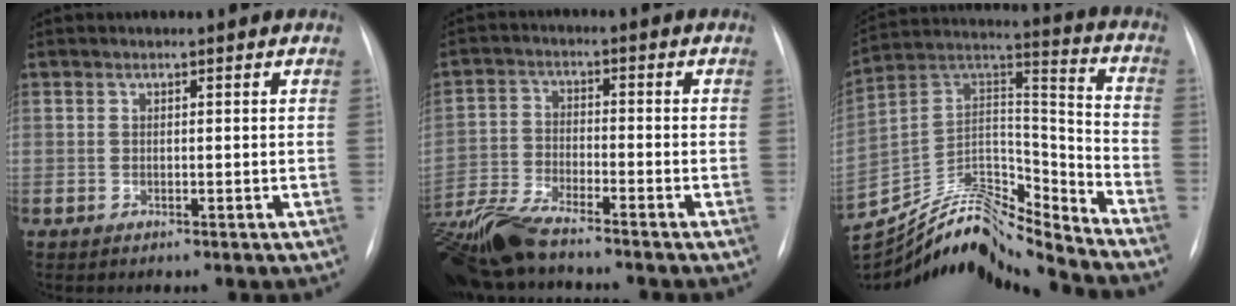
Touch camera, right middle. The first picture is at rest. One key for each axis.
{"total": 12.4, "fx": -10.6, "fy": 1.7, "fz": 6.2, "tx": -0.129, "ty": -0.021, "tz": -0.200}
{"total": 21.9, "fx": -20.9, "fy": 2.0, "fz": 6.3, "tx": -0.124, "ty": 0.058, "tz": -0.353}